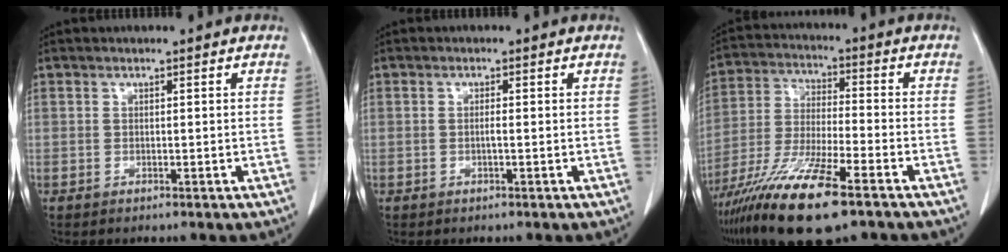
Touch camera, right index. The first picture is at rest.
{"total": 0.9, "force": [0.0, 0.0, 0.9], "torque": [-0.015, 0.002, 0.001]}
{"total": 15.8, "force": [-10.1, 2.1, 12.0], "torque": [-0.247, -0.042, -0.187]}